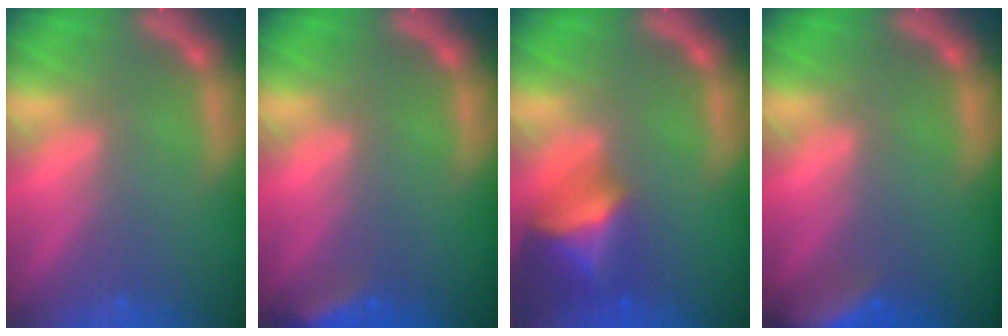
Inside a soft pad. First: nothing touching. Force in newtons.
{"total": 3.5}
{"total": 6.4}
{"total": 6.5}